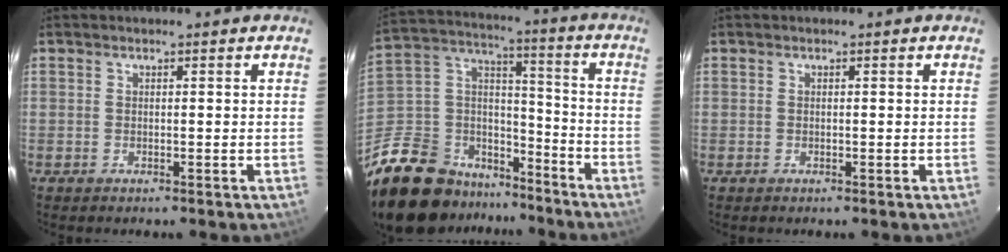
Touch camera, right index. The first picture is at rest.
{"total": 22.0, "force": [-16.7, 12.0, 7.8], "torque": [-0.196, 0.052, -0.263]}
{"total": 0.0}